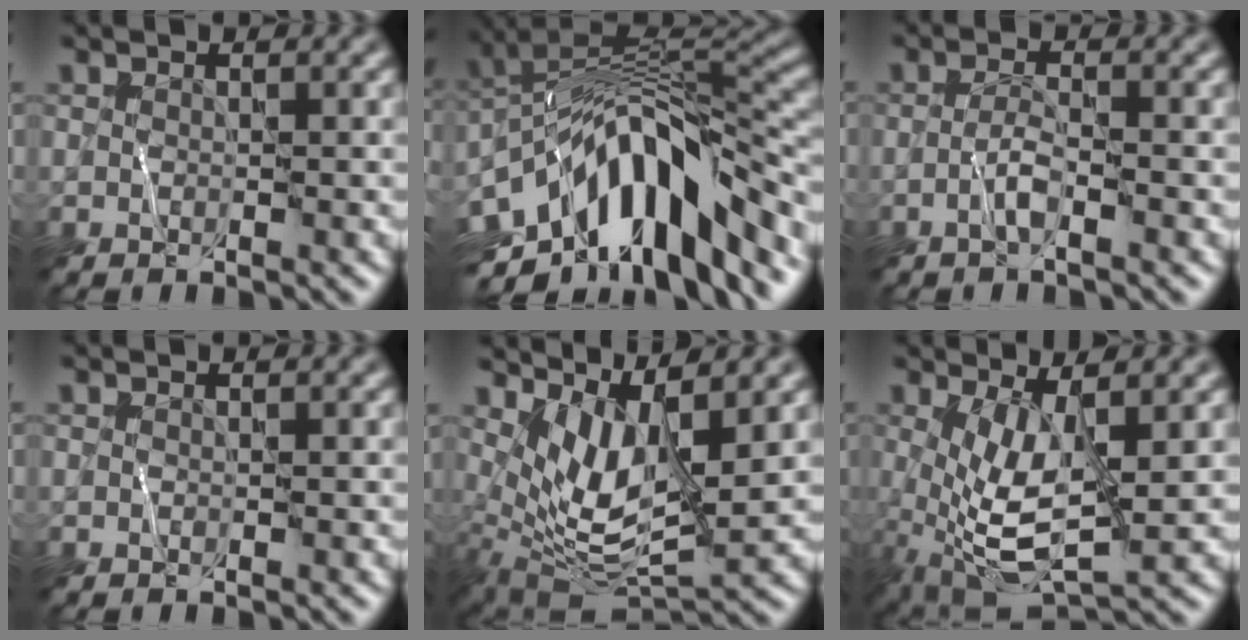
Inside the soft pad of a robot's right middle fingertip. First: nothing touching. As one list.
[{"total": 13.3, "force": [-5.6, 6.6, 10.1], "torque": [-0.154, 0.010, -0.108]}, {"total": 1.7, "force": [-0.8, 0.1, 1.5], "torque": [-0.029, 0.004, -0.021]}, {"total": 0.0}, {"total": 6.8, "force": [2.8, 2.6, 5.7], "torque": [-0.118, -0.018, 0.058]}, {"total": 6.8, "force": [0.1, 2.7, 6.3], "torque": [-0.136, -0.015, 0.004]}]